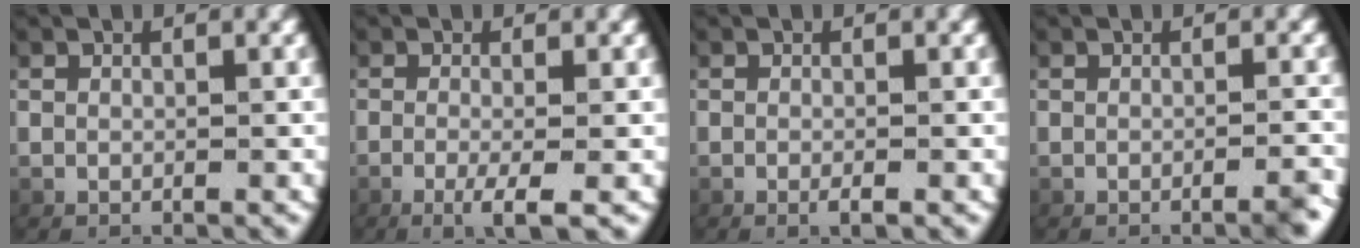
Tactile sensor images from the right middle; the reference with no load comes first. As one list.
[{"total": 3.5, "force": [-1.5, 0.6, 3.1], "torque": [-0.064, -0.014, -0.017]}, {"total": 1.3, "force": [-0.9, 0.4, 0.9], "torque": [-0.019, 0.005, -0.016]}, {"total": 1.4, "force": [-1.2, -0.3, 0.8], "torque": [-0.013, 0.003, -0.022]}]